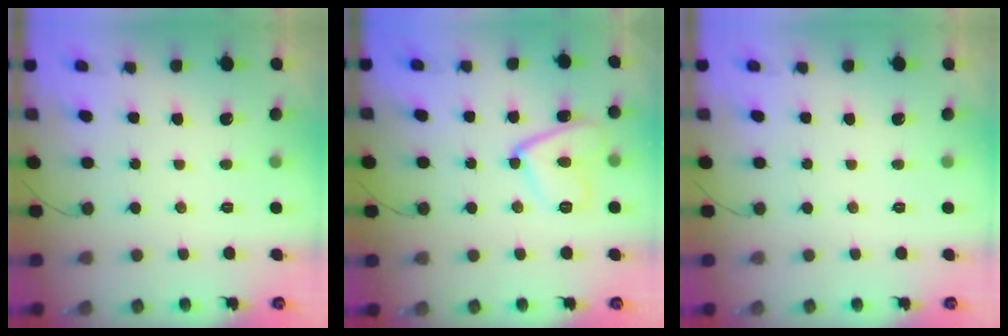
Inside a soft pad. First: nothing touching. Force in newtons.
{"total": 10.7, "press": 10.7, "slide": 0.9}
{"total": 0.0}